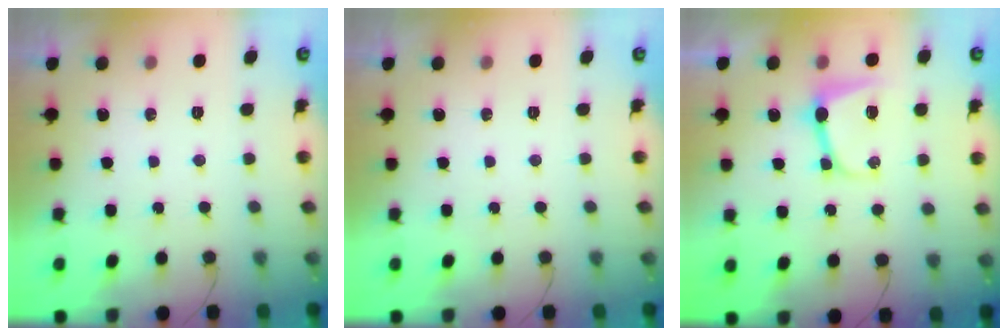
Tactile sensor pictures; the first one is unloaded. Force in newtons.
{"total": 0.0}
{"total": 8.5, "press": 8.4, "slide": 0.8}